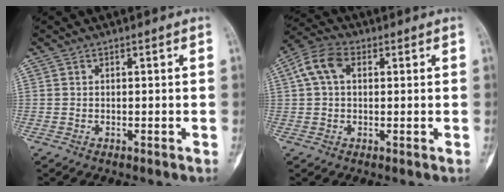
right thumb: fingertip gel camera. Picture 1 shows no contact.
{"total": 7.0, "force": [1.9, 4.5, 5.0], "torque": [-0.103, 0.022, 0.031]}